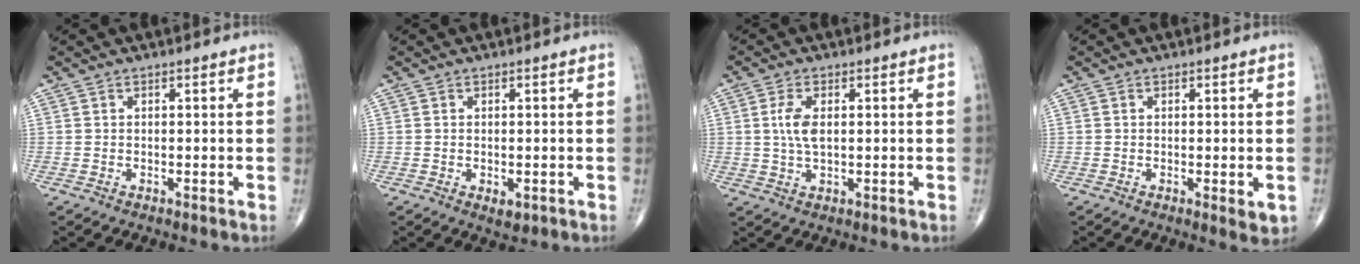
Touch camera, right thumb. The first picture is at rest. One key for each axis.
{"total": 2.0, "fx": -0.6, "fy": 1.1, "fz": 1.5, "tx": -0.019, "ty": -0.003, "tz": -0.005}
{"total": 4.8, "fx": 0.7, "fy": 2.3, "fz": 4.2, "tx": -0.092, "ty": -0.001, "tz": 0.015}
{"total": 2.7, "fx": -0.5, "fy": 0.9, "fz": 2.5, "tx": -0.033, "ty": -0.008, "tz": -0.006}